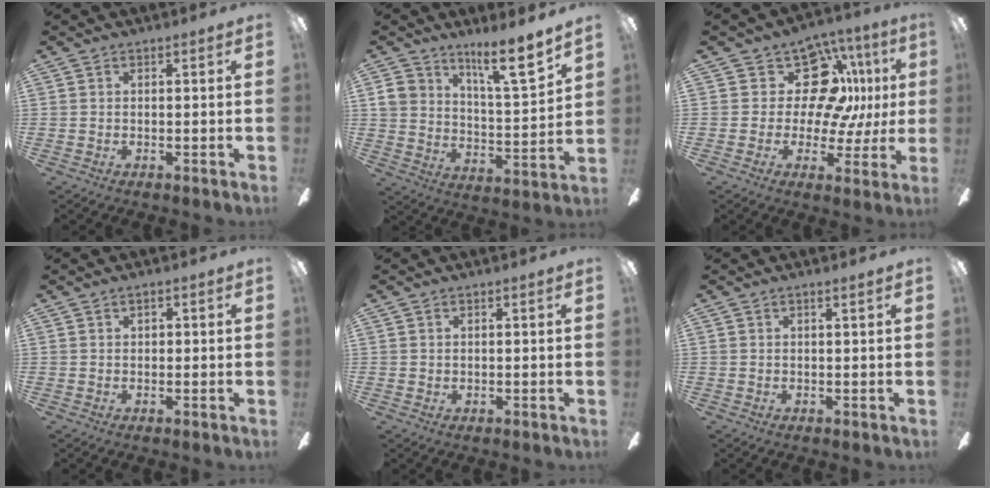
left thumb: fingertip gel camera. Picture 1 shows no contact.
{"total": 14.1, "force": [10.1, 4.8, 8.6], "torque": [-0.127, -0.061, 0.171]}
{"total": 16.2, "force": [5.7, 11.5, 9.9], "torque": [-0.146, -0.020, 0.112]}
{"total": 1.5, "force": [0.7, 0.8, 1.0], "torque": [-0.012, 0.001, 0.011]}
{"total": 0.8, "force": [0.4, 0.6, 0.4], "torque": [-0.008, 0.003, 0.008]}
{"total": 1.0, "force": [0.7, -0.1, 0.8], "torque": [-0.016, -0.001, 0.012]}